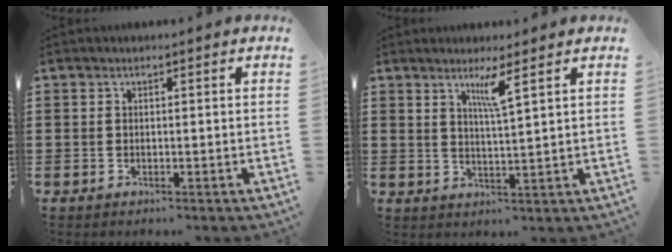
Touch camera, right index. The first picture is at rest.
{"total": 3.7, "force": [2.3, -0.5, 2.8], "torque": [-0.054, -0.008, 0.036]}